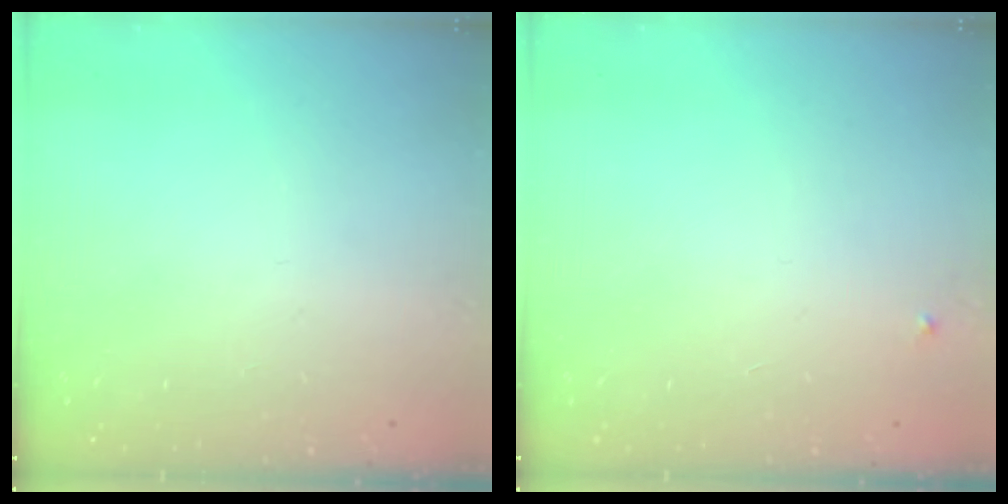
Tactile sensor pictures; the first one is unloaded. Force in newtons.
{"total": 2.7, "press": 2.7, "slide": 0.2}